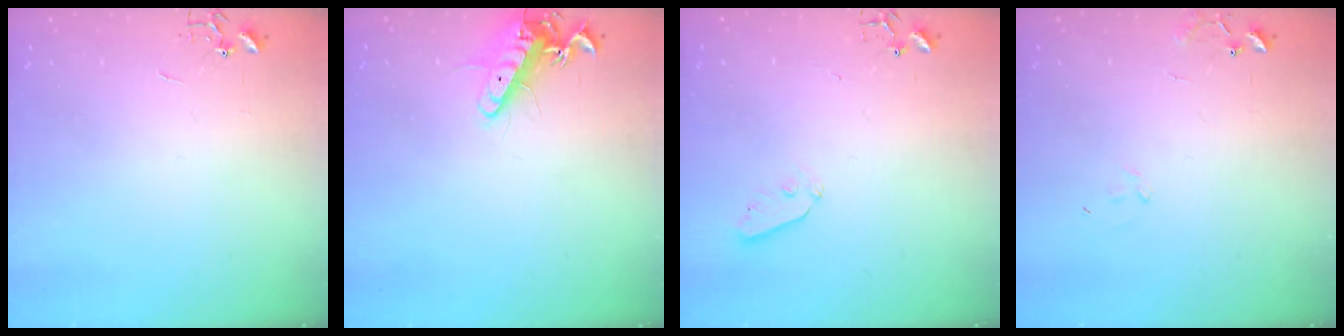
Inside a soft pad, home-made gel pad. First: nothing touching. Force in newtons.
{"total": 12.7, "press": 12.6, "slide": 1.5}
{"total": 3.8, "press": 3.7, "slide": 0.7}
{"total": 7.6, "press": 7.6, "slide": 0.7}